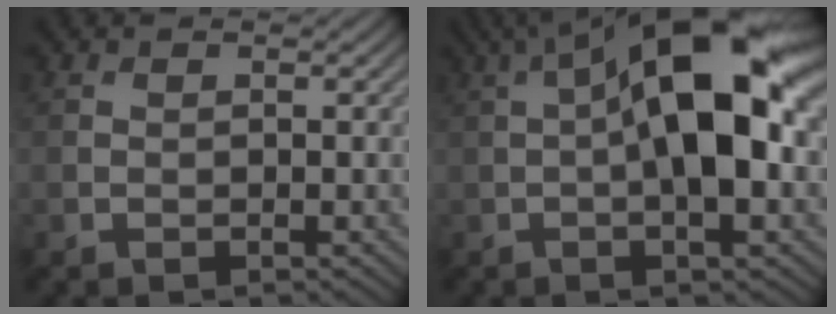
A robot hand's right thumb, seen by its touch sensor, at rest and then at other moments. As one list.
[{"total": 15.5, "force": [1.7, 6.1, 14.2], "torque": [-0.228, 0.031, 0.012]}]